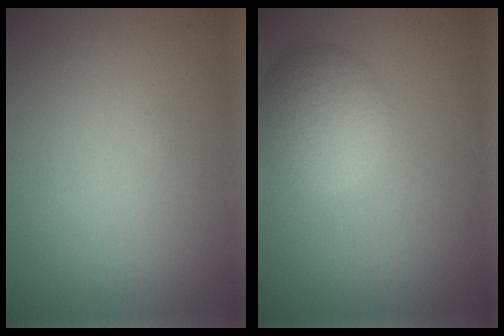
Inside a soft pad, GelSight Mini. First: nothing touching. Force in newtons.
{"total": 4.9, "press": 4.9, "slide": 0.4}